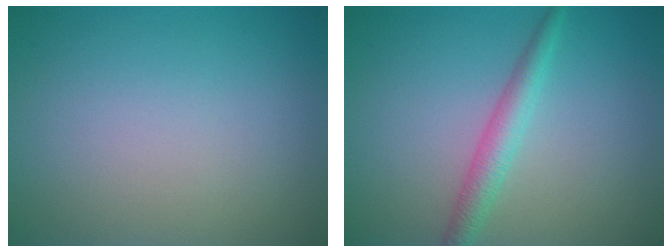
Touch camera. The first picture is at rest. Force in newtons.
{"total": 2.5, "press": 2.5, "slide": 0.1}